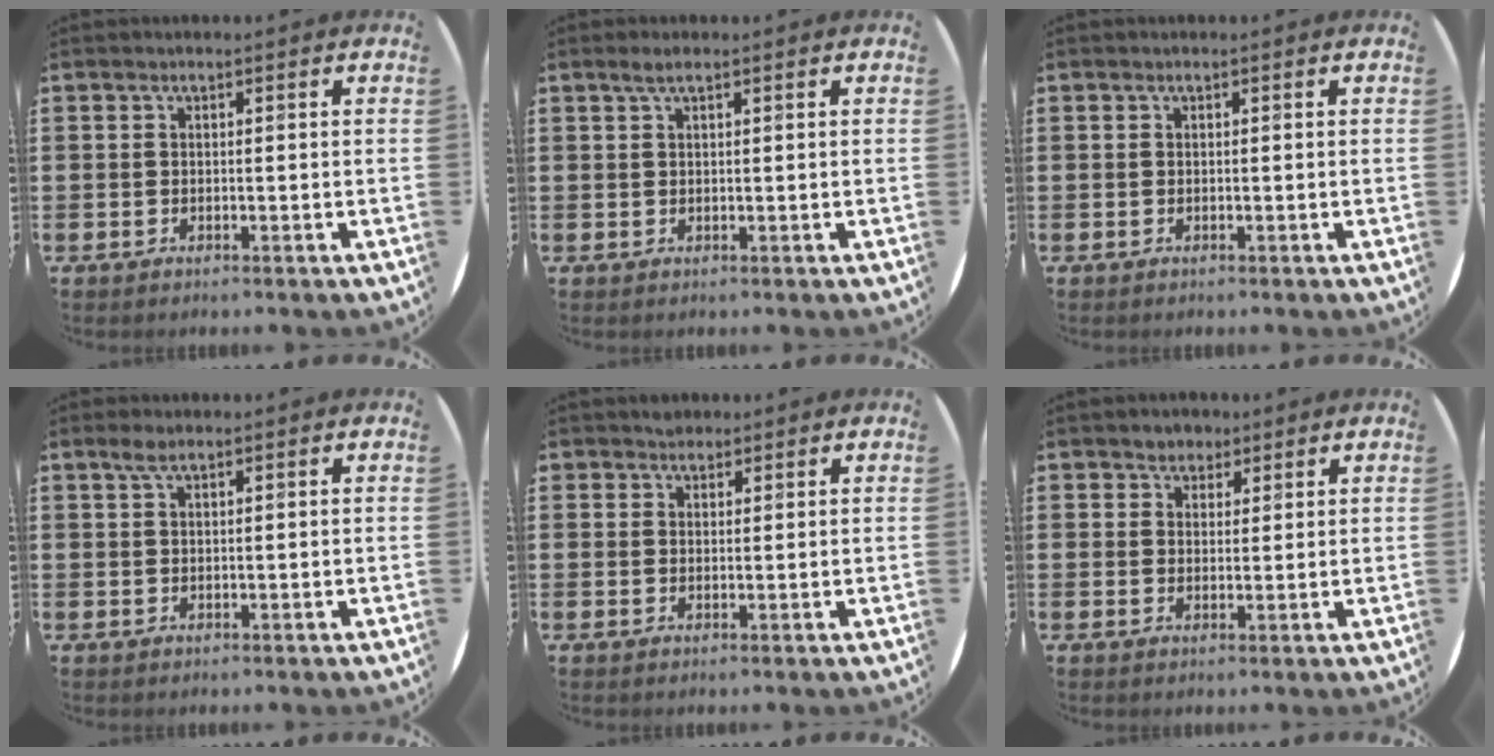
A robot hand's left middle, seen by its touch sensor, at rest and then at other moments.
{"total": 1.5, "force": [0.9, 0.2, 1.1], "torque": [-0.022, 0.003, 0.016]}
{"total": 0.0}
{"total": 1.8, "force": [1.2, 0.4, 1.3], "torque": [-0.027, 0.004, 0.021]}
{"total": 1.7, "force": [1.5, 0.7, -0.1], "torque": [0.007, 0.000, 0.028]}
{"total": 2.2, "force": [1.9, 1.2, -0.1], "torque": [0.004, 0.002, 0.035]}